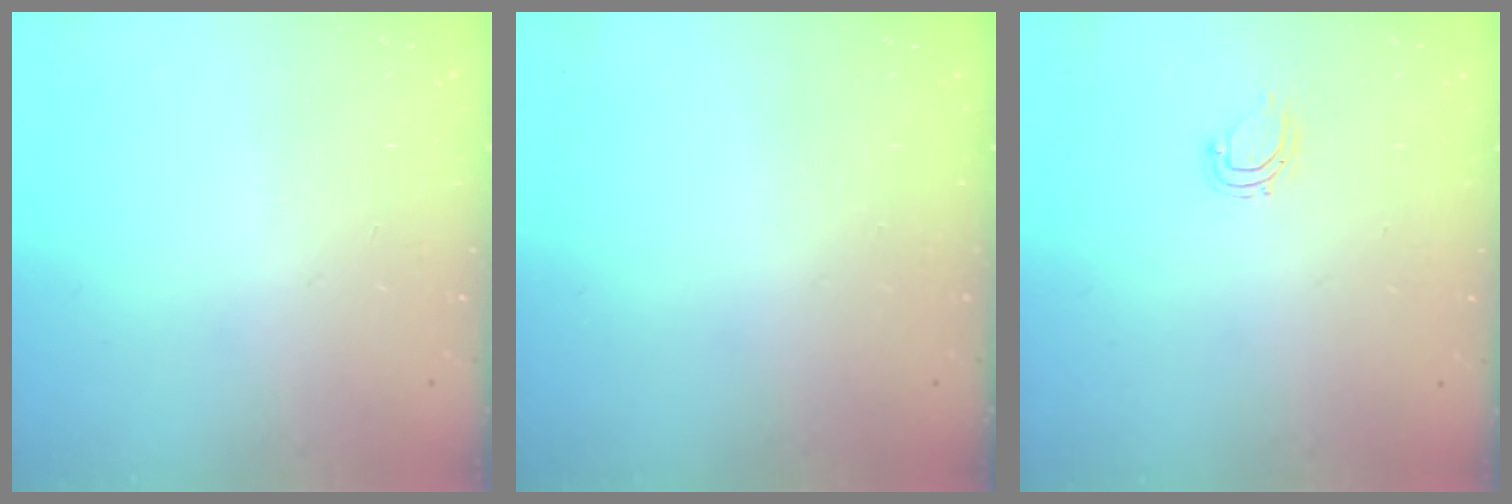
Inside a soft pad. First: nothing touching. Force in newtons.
{"total": 0.0}
{"total": 4.7, "press": 4.6, "slide": 0.6}